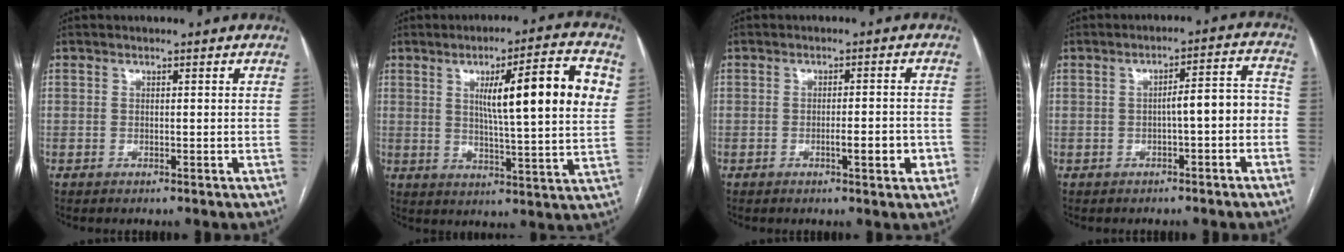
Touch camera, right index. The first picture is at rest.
{"total": 15.4, "force": [4.4, 0.9, 14.8], "torque": [-0.214, 0.010, 0.059]}
{"total": 4.3, "force": [-1.6, 0.7, 4.0], "torque": [-0.058, 0.000, -0.020]}
{"total": 5.8, "force": [-1.3, 1.4, 5.5], "torque": [-0.072, 0.034, -0.017]}